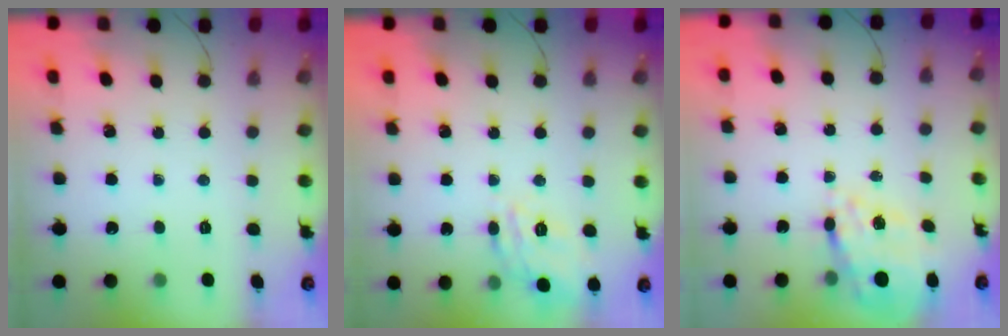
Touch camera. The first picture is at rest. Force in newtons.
{"total": 13.1, "press": 13.1, "slide": 0.5}
{"total": 15.9, "press": 15.5, "slide": 3.6}